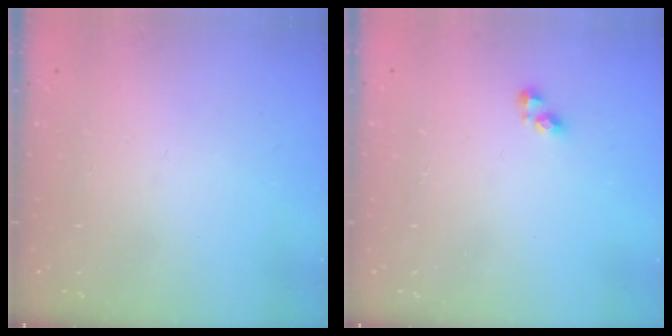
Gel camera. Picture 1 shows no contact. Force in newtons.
{"total": 3.2, "press": 3.2, "slide": 0.6}